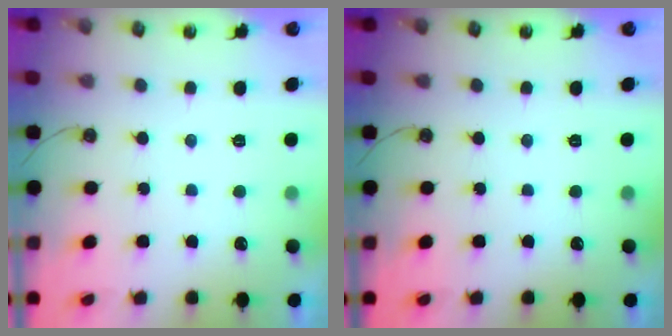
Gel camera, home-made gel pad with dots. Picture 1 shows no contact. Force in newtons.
{"total": 0.0}